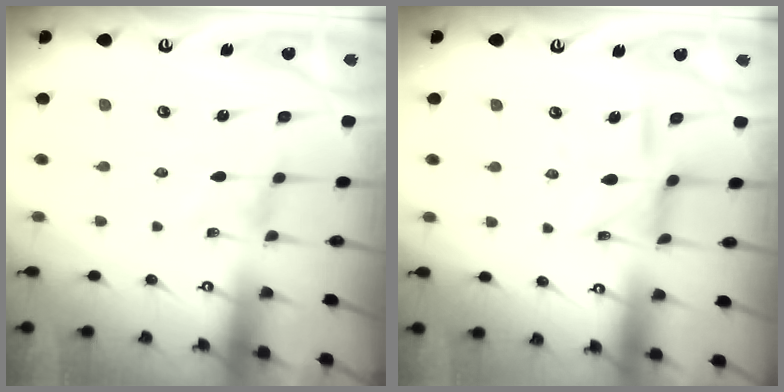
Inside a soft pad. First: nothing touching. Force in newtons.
{"total": 9.6, "press": 9.5, "slide": 0.8}